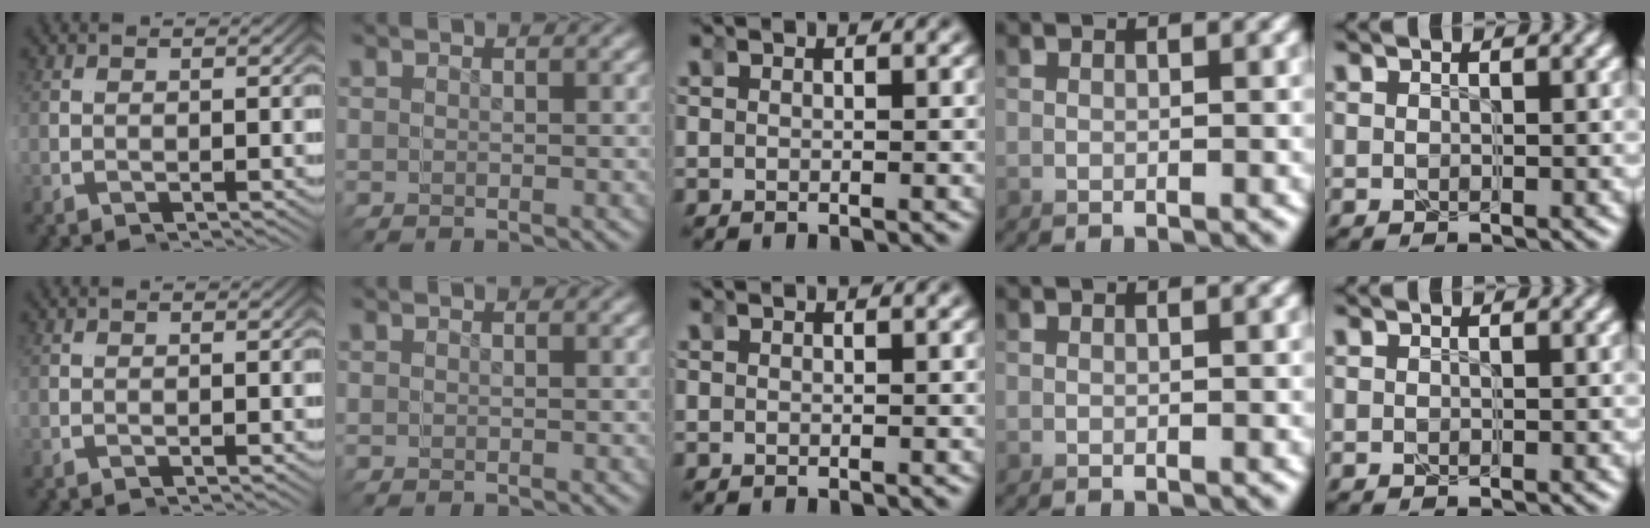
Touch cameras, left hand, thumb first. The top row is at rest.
{}